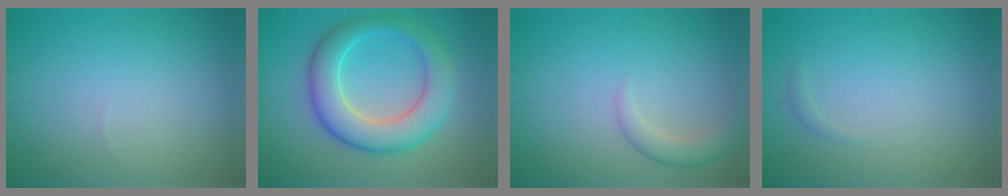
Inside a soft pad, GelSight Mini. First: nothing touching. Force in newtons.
{"total": 7.3, "press": 7.3, "slide": 0.3}
{"total": 2.4, "press": 2.4, "slide": 0.2}
{"total": 0.5, "press": 0.5, "slide": 0.0}